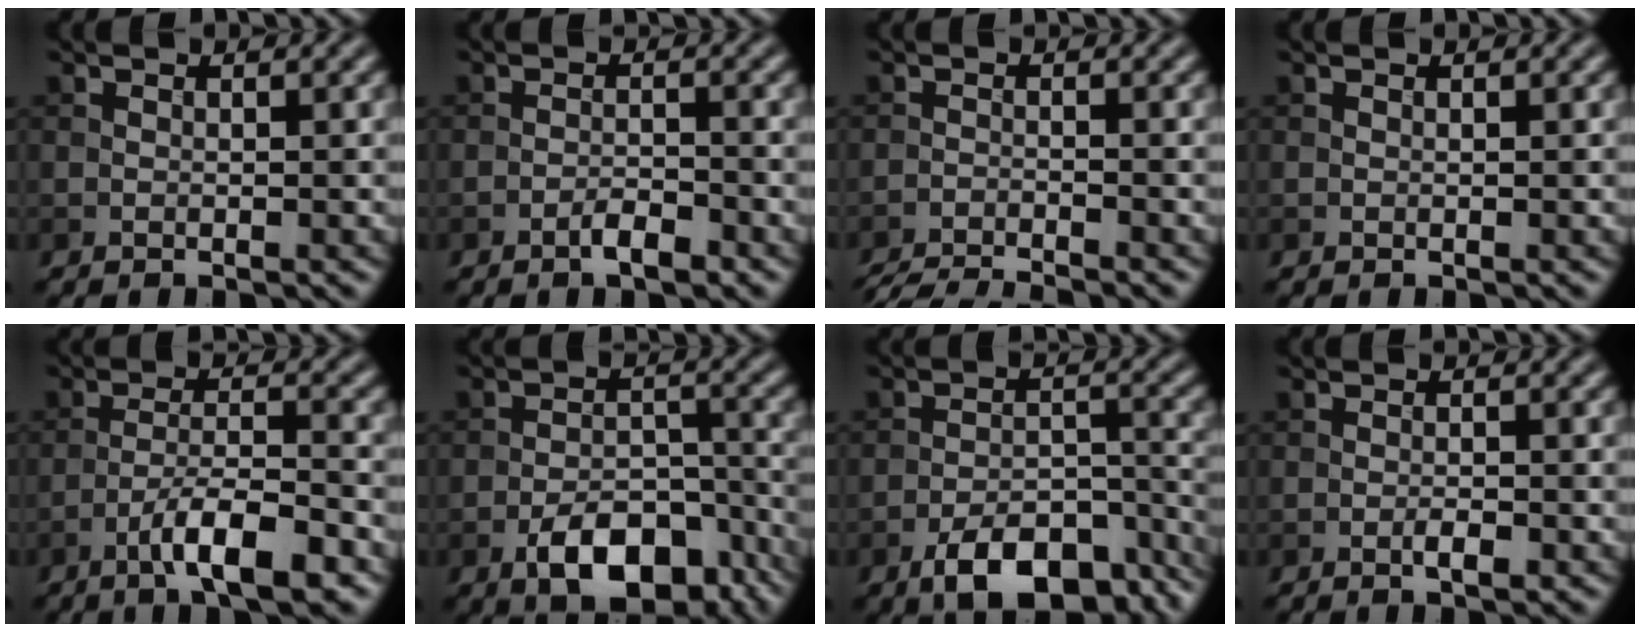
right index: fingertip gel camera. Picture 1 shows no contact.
{"total": 2.1, "force": [-1.4, 0.5, 1.4], "torque": [-0.023, 0.005, -0.026]}
{"total": 5.7, "force": [-5.5, 0.6, 1.7], "torque": [-0.031, -0.018, -0.090]}
{"total": 0.0}
{"total": 6.3, "force": [-3.7, 1.3, 4.9], "torque": [-0.083, 0.008, -0.064]}
{"total": 7.8, "force": [-4.6, 3.8, 5.1], "torque": [-0.076, 0.000, -0.072]}
{"total": 9.7, "force": [-6.7, 4.1, 5.7], "torque": [-0.081, -0.007, -0.109]}
{"total": 1.4, "force": [-0.7, 0.3, 1.2], "torque": [-0.021, 0.000, -0.013]}